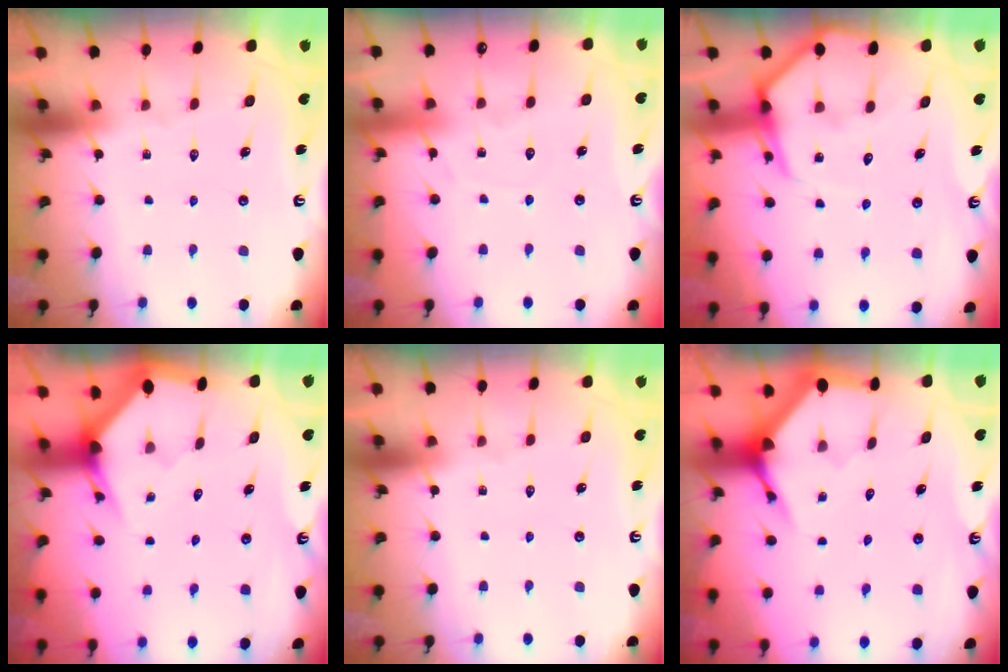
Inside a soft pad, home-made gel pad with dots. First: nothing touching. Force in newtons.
{"total": 4.0, "press": 4.0, "slide": 0.5}
{"total": 7.7, "press": 7.7, "slide": 0.8}
{"total": 2.8, "press": 2.8, "slide": 0.1}
{"total": 0.0}
{"total": 3.7, "press": 3.7, "slide": 0.5}